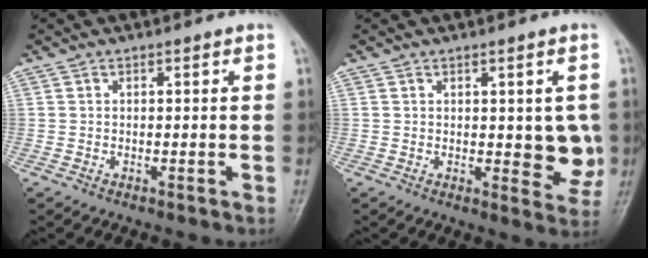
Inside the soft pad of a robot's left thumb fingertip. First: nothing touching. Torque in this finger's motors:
{"motor_torque": [0.91, 0.95, 0.10, -0.14, 0.00]}